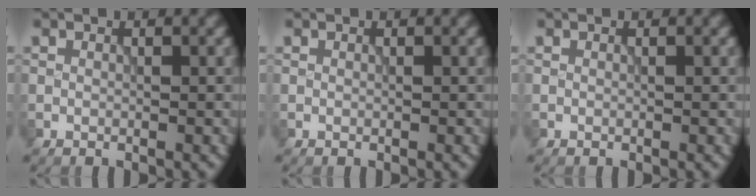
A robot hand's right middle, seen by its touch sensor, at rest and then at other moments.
{"total": 0.0}
{"total": 0.0}